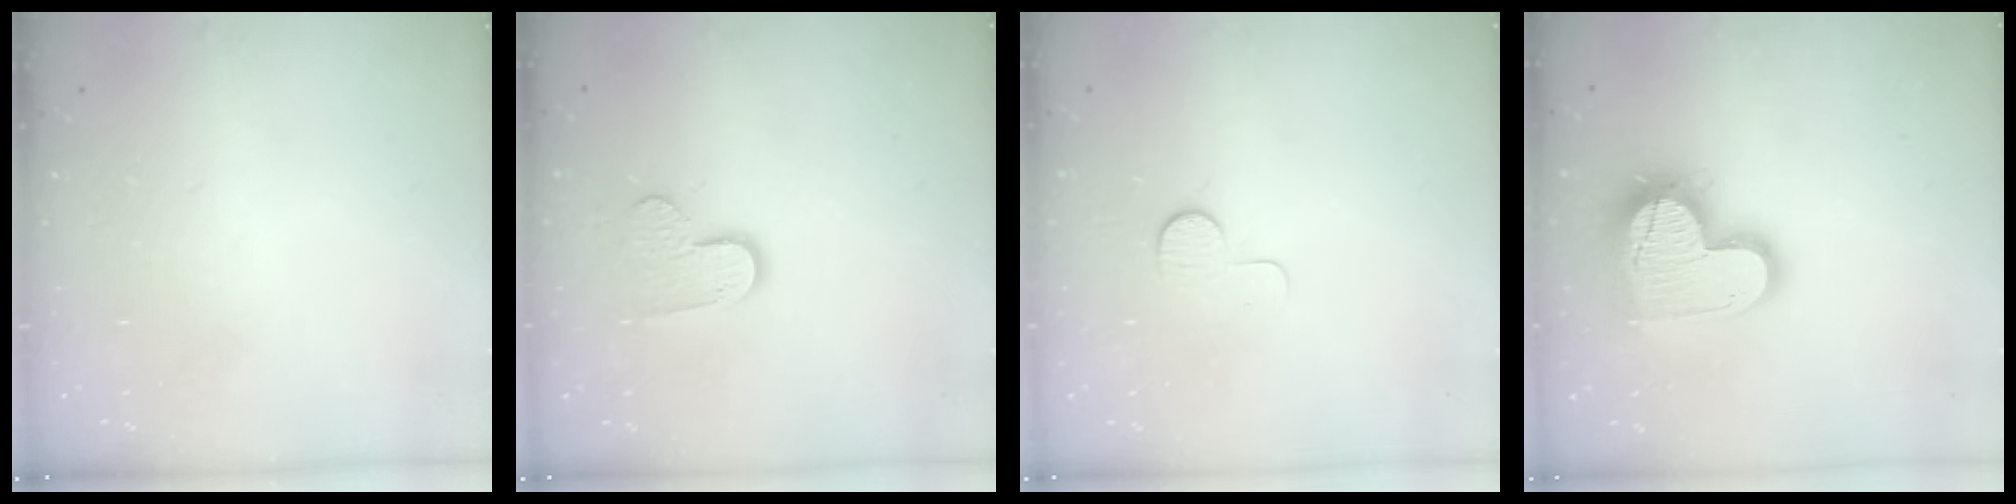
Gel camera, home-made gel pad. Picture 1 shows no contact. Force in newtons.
{"total": 8.5, "press": 8.5, "slide": 0.5}
{"total": 7.6, "press": 7.5, "slide": 0.7}
{"total": 17.4, "press": 17.3, "slide": 1.3}